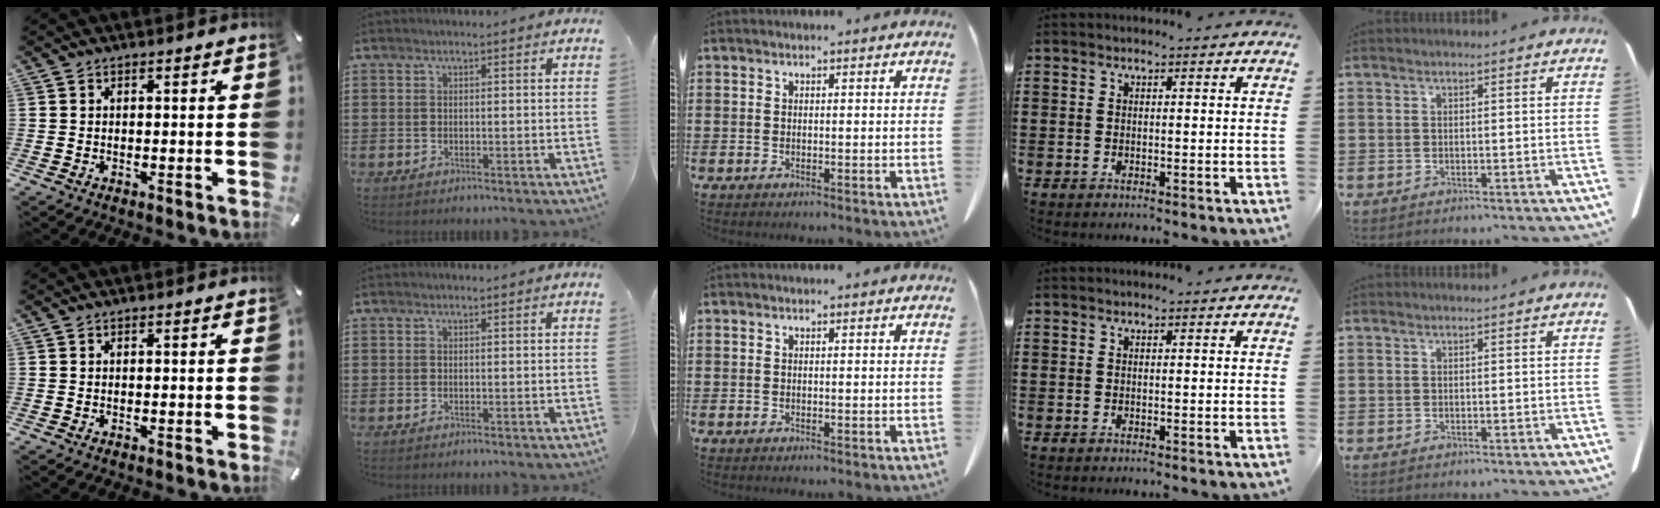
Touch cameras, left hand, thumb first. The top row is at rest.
{}